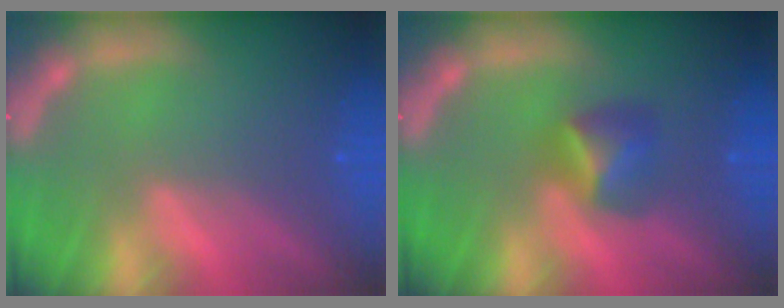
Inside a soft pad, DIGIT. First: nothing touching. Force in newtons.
{"total": 2.9}